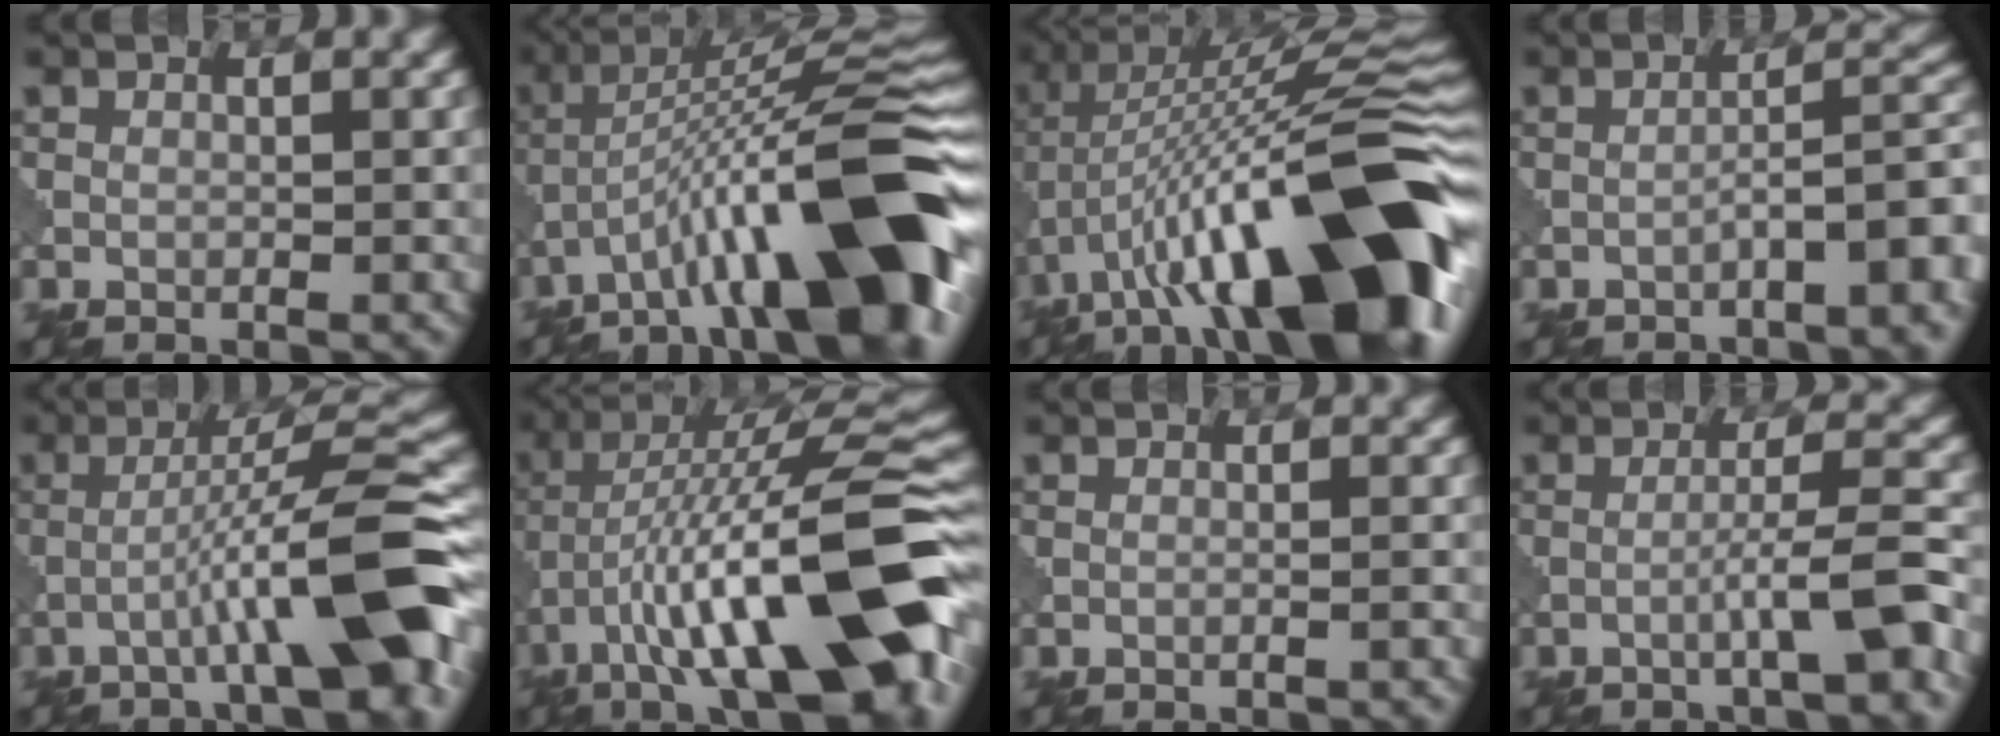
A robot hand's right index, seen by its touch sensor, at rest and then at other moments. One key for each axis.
{"total": 14.6, "fx": -6.6, "fy": 3.6, "fz": 12.6, "tx": -0.188, "ty": 0.032, "tz": -0.093}
{"total": 17.1, "fx": -5.5, "fy": 5.7, "fz": 15.2, "tx": -0.228, "ty": 0.054, "tz": -0.099}
{"total": 5.6, "fx": -2.6, "fy": 1.4, "fz": 4.7, "tx": -0.056, "ty": 0.025, "tz": -0.032}
{"total": 9.5, "fx": -3.3, "fy": 1.0, "fz": 8.8, "tx": -0.124, "ty": 0.028, "tz": -0.047}
{"total": 16.0, "fx": -4.8, "fy": 4.7, "fz": 14.6, "tx": -0.239, "ty": 0.041, "tz": -0.067}
{"total": 1.1, "fx": -0.2, "fy": 0.5, "fz": 1.0, "tx": 0.011, "ty": 0.002, "tz": -0.019}
{"total": 4.3, "fx": -1.9, "fy": 0.2, "fz": 3.8, "tx": -0.053, "ty": 0.022, "tz": -0.039}